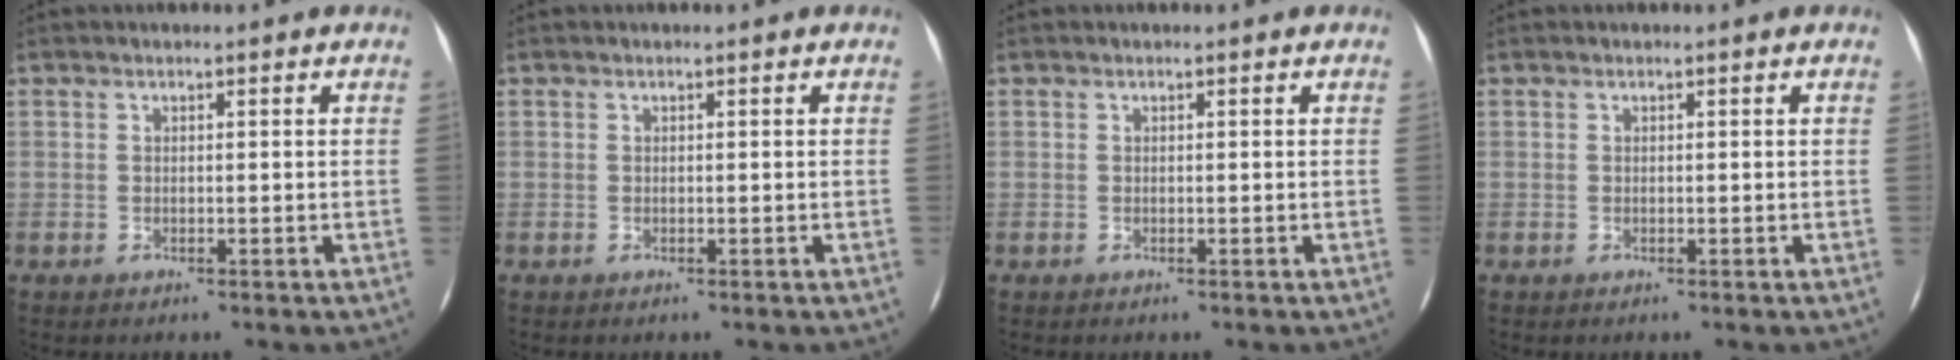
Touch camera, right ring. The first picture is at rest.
{"total": 0.0}
{"total": 0.0}
{"total": 0.0}